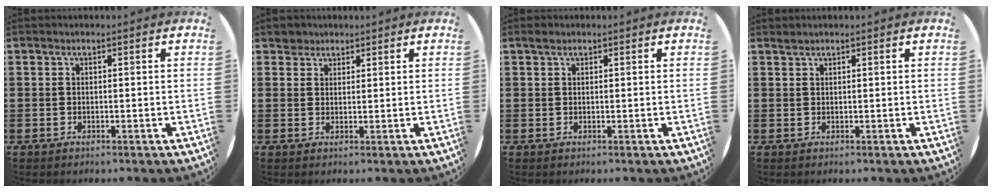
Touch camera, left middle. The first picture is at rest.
{"total": 2.0, "force": [1.8, 1.0, -0.1], "torque": [0.007, -0.001, 0.034]}
{"total": 0.7, "force": [0.6, 0.3, 0.2], "torque": [0.002, -0.001, 0.010]}
{"total": 0.5, "force": [0.5, -0.1, 0.0], "torque": [-0.001, 0.000, 0.011]}